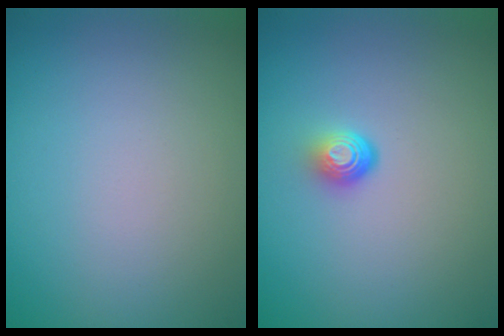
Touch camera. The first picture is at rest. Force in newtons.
{"total": 1.9, "press": 1.1, "slide": 1.5}